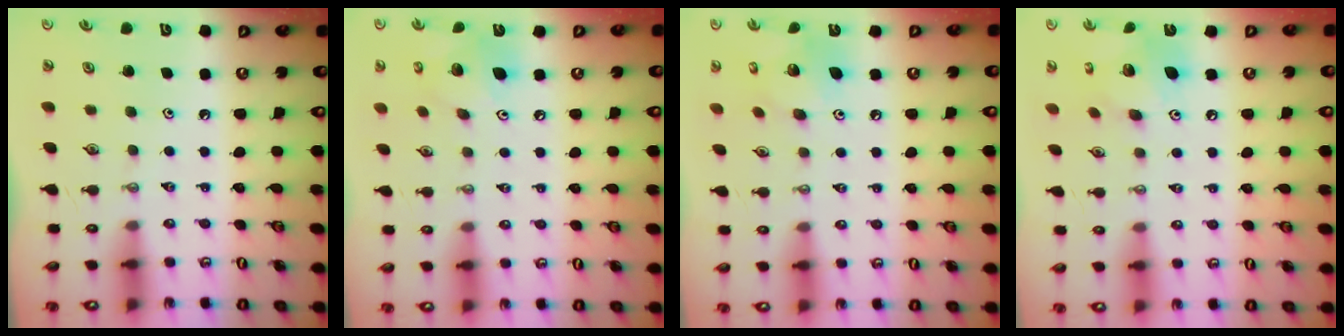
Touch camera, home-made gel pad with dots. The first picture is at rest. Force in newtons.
{"total": 14.4, "press": 14.2, "slide": 2.4}
{"total": 11.5, "press": 11.5, "slide": 0.6}
{"total": 13.0, "press": 13.0, "slide": 1.2}